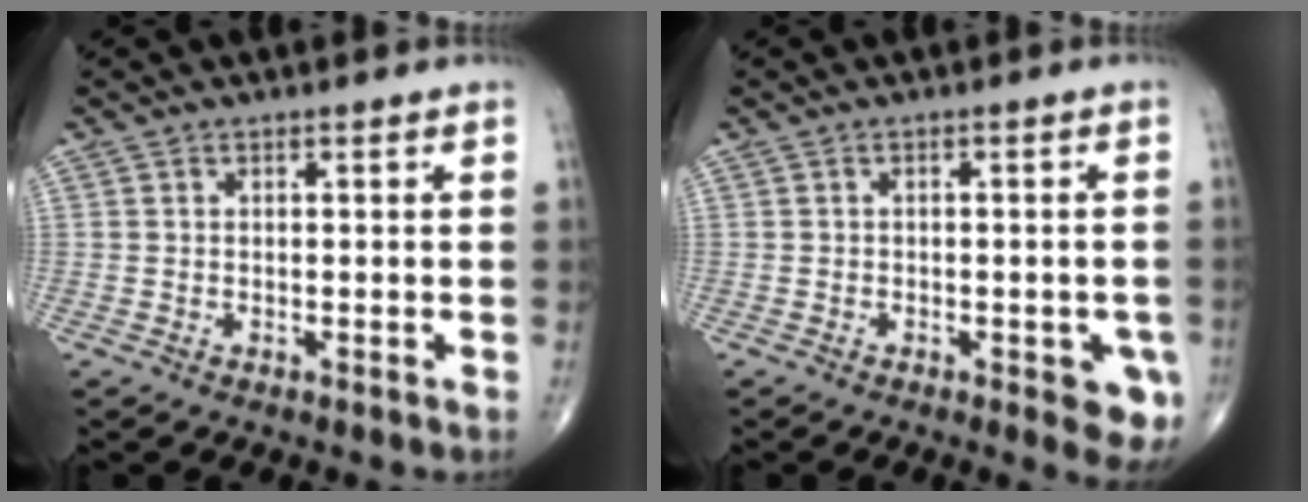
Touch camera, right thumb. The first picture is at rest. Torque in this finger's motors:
{"motor_torque": [1.04, 1.18, 0.37, -0.44, 0.10]}